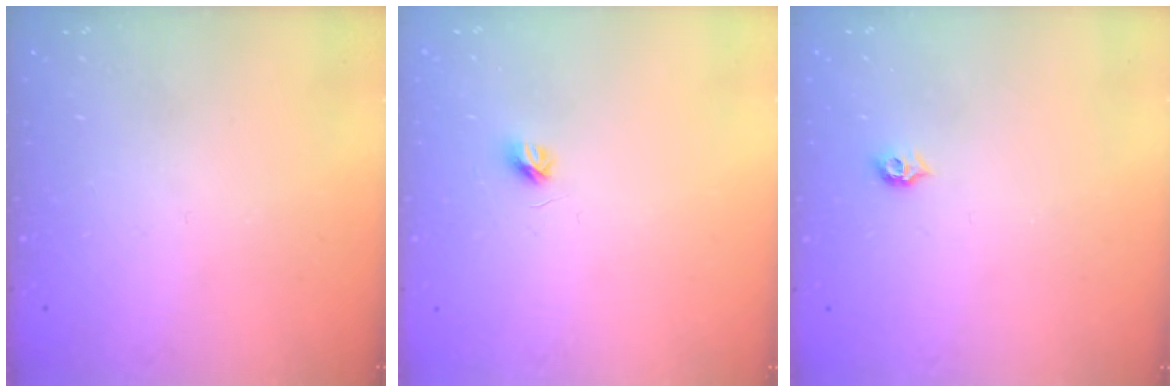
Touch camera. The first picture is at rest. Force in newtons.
{"total": 3.6, "press": 3.6, "slide": 0.4}
{"total": 5.3, "press": 5.2, "slide": 0.8}